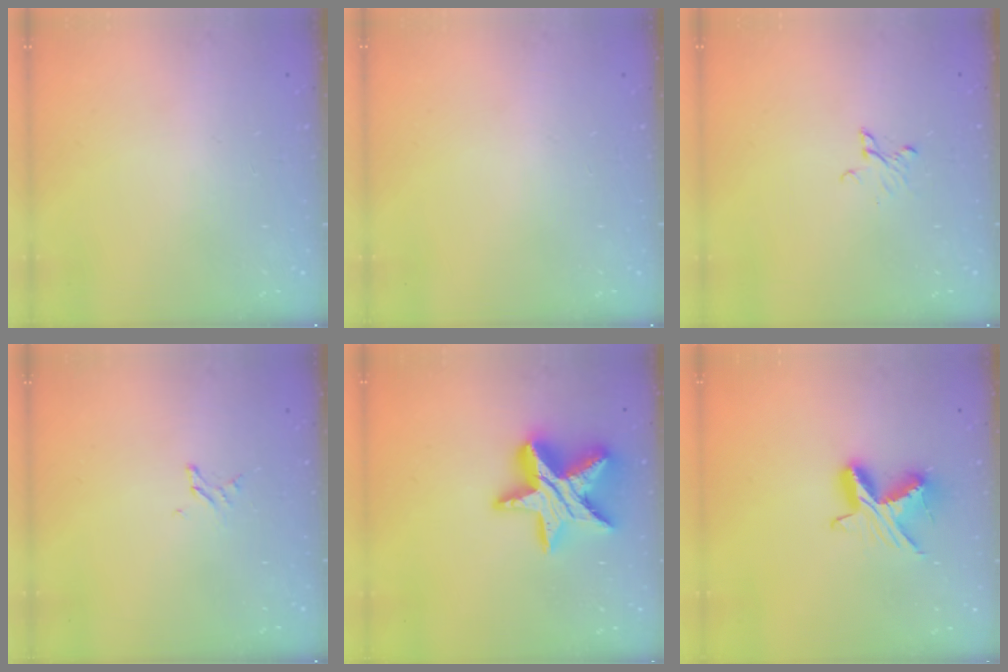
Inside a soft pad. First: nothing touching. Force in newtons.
{"total": 0.0}
{"total": 3.8, "press": 3.8, "slide": 0.3}
{"total": 1.6, "press": 1.6, "slide": 0.2}
{"total": 18.9, "press": 18.8, "slide": 1.3}
{"total": 9.5, "press": 9.4, "slide": 0.5}